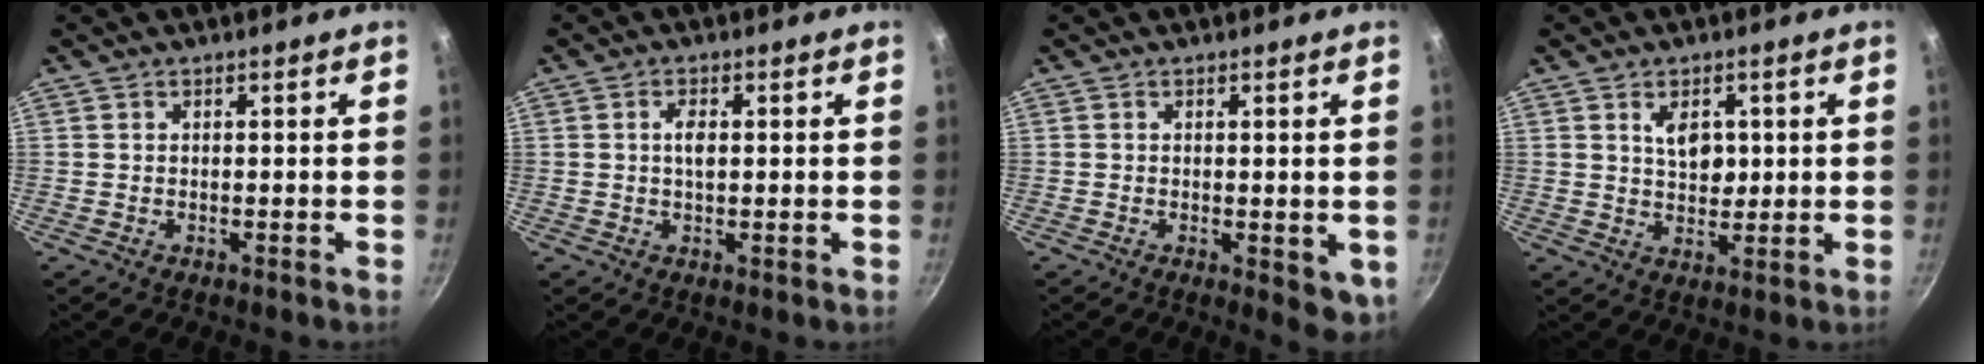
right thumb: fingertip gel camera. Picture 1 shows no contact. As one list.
[{"total": 3.2, "force": [0.8, 2.0, 2.4], "torque": [-0.028, -0.002, 0.012]}, {"total": 5.0, "force": [-0.6, 2.3, 4.4], "torque": [-0.052, -0.011, -0.005]}, {"total": 5.6, "force": [1.6, 3.6, 4.0], "torque": [-0.045, -0.013, 0.027]}]